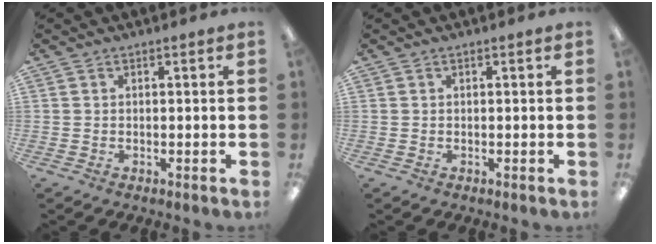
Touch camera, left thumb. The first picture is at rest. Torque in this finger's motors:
{"motor_torque": [0.00, 0.00, -0.03, 0.02, 0.00]}